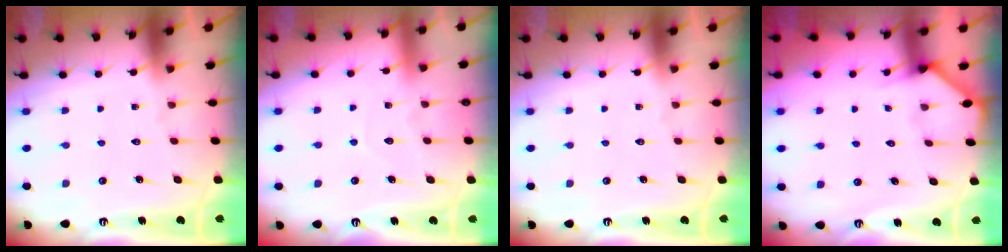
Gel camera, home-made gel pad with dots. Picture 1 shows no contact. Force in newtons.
{"total": 5.1, "press": 5.1, "slide": 0.5}
{"total": 0.0}
{"total": 2.2, "press": 2.2, "slide": 0.3}